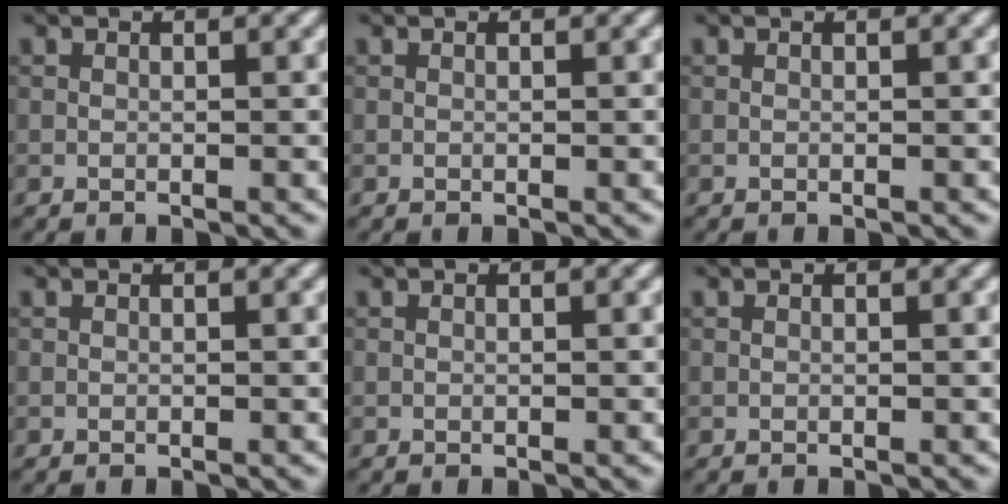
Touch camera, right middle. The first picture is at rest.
{"total": 0.0}
{"total": 0.0}
{"total": 0.0}
{"total": 0.0}
{"total": 0.0}